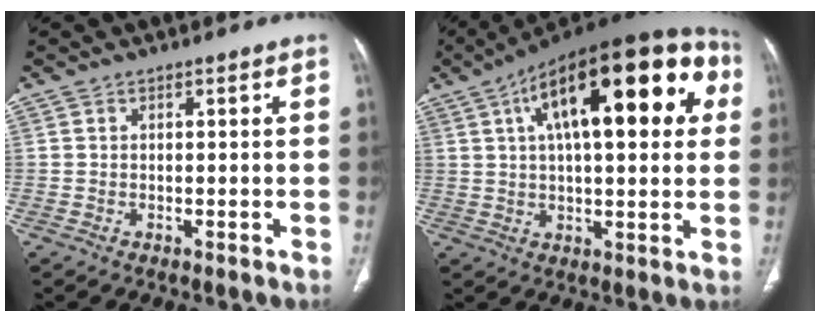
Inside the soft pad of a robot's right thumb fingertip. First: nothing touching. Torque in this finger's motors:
{"motor_torque": [-0.08, 4.38, 2.04, 0.73, 0.23]}